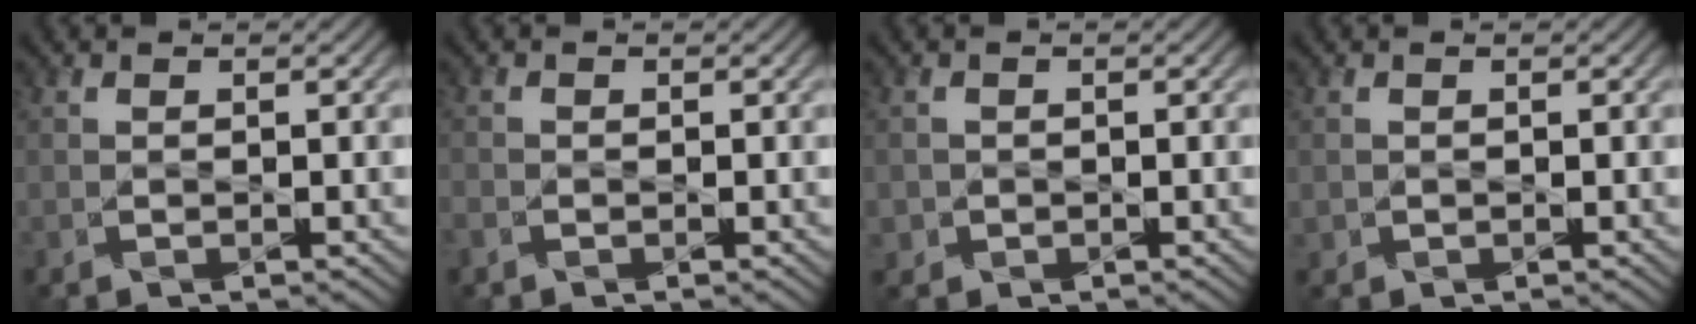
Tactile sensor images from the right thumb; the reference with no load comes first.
{"total": 1.1, "force": [-0.8, 0.7, 0.3], "torque": [-0.008, -0.002, -0.021]}
{"total": 1.4, "force": [-0.4, 1.3, 0.1], "torque": [0.004, -0.005, -0.011]}
{"total": 0.7, "force": [-0.1, 0.7, 0.0], "torque": [0.000, -0.007, -0.002]}